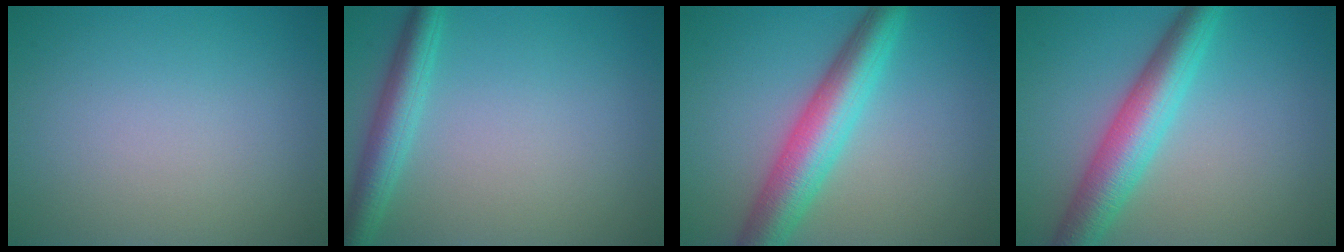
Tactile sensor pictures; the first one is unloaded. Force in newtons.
{"total": 3.6, "press": 3.6, "slide": 0.1}
{"total": 6.5, "press": 6.5, "slide": 0.2}
{"total": 6.1, "press": 6.1, "slide": 0.1}